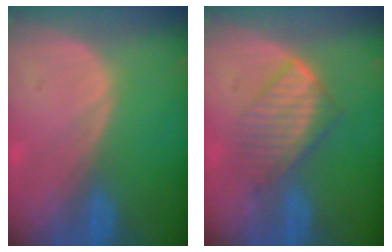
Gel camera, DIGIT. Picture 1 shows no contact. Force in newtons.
{"total": 6.0, "press": 5.9, "slide": 1.1}